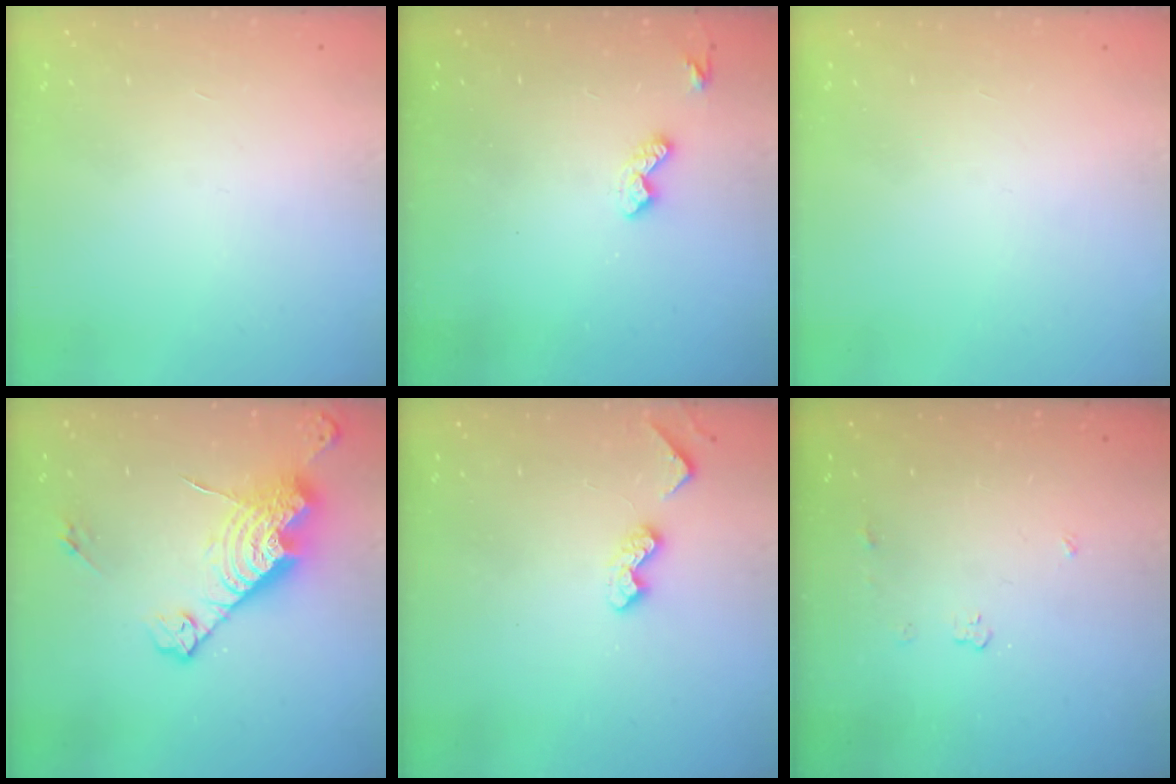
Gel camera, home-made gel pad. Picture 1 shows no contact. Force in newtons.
{"total": 5.3, "press": 5.3, "slide": 0.8}
{"total": 0.0}
{"total": 16.6, "press": 16.5, "slide": 1.4}
{"total": 5.3, "press": 5.2, "slide": 0.8}
{"total": 4.3, "press": 4.3, "slide": 0.1}